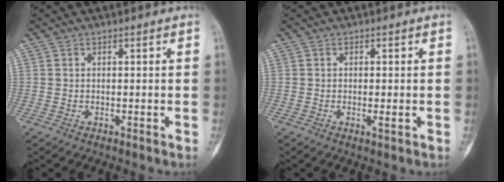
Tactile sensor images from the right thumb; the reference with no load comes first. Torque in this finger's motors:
{"motor_torque": [-0.45, 0.00, -0.25, 0.09, -0.04]}